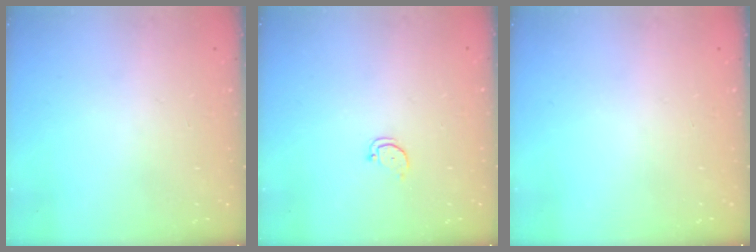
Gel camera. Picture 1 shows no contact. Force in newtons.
{"total": 2.2, "press": 2.2, "slide": 0.2}
{"total": 0.0}